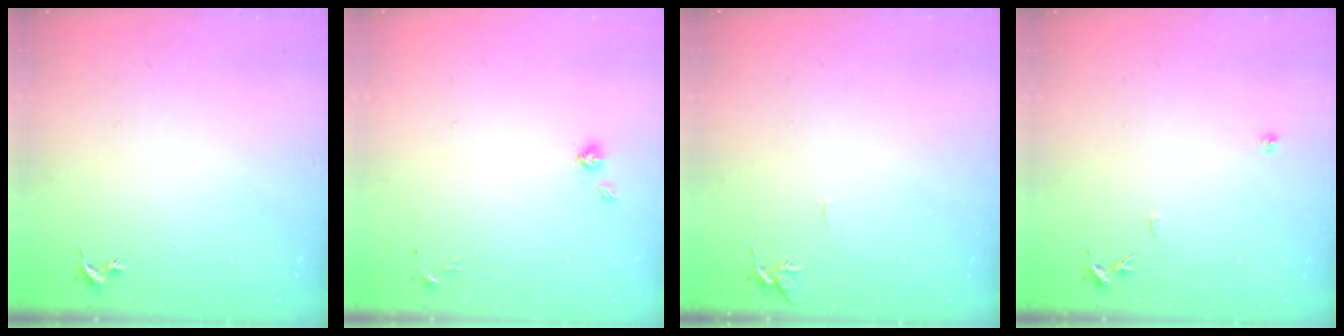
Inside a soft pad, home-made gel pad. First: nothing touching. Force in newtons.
{"total": 4.0, "press": 3.6, "slide": 1.8}
{"total": 5.8, "press": 5.7, "slide": 0.7}
{"total": 8.1, "press": 8.0, "slide": 0.8}